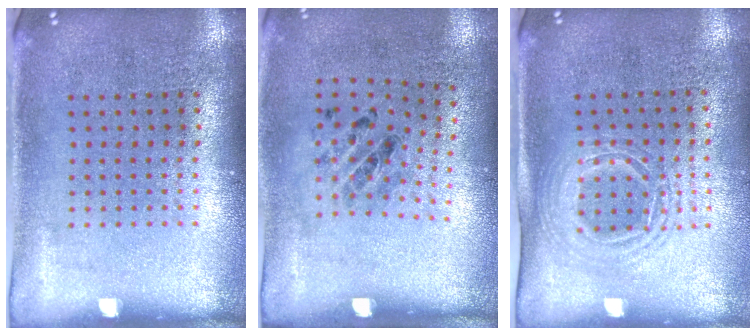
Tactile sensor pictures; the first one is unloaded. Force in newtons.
{"total": 1.3, "press": 0.6, "slide": 1.2}
{"total": 1.5, "press": 1.3, "slide": 0.8}